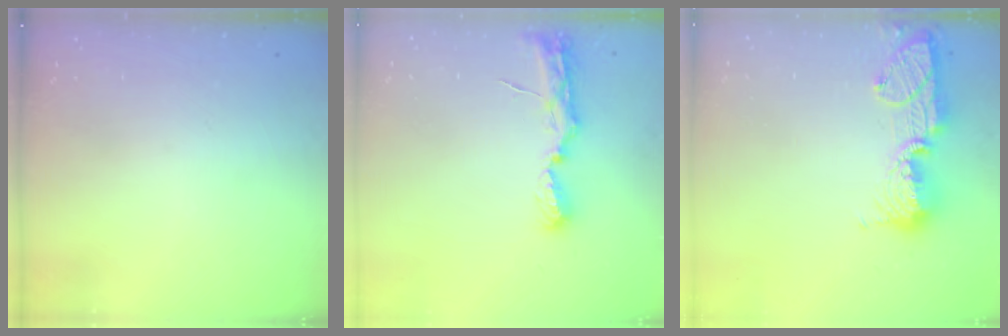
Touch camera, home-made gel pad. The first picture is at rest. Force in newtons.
{"total": 7.7, "press": 7.7, "slide": 0.8}
{"total": 13.9, "press": 13.8, "slide": 1.0}